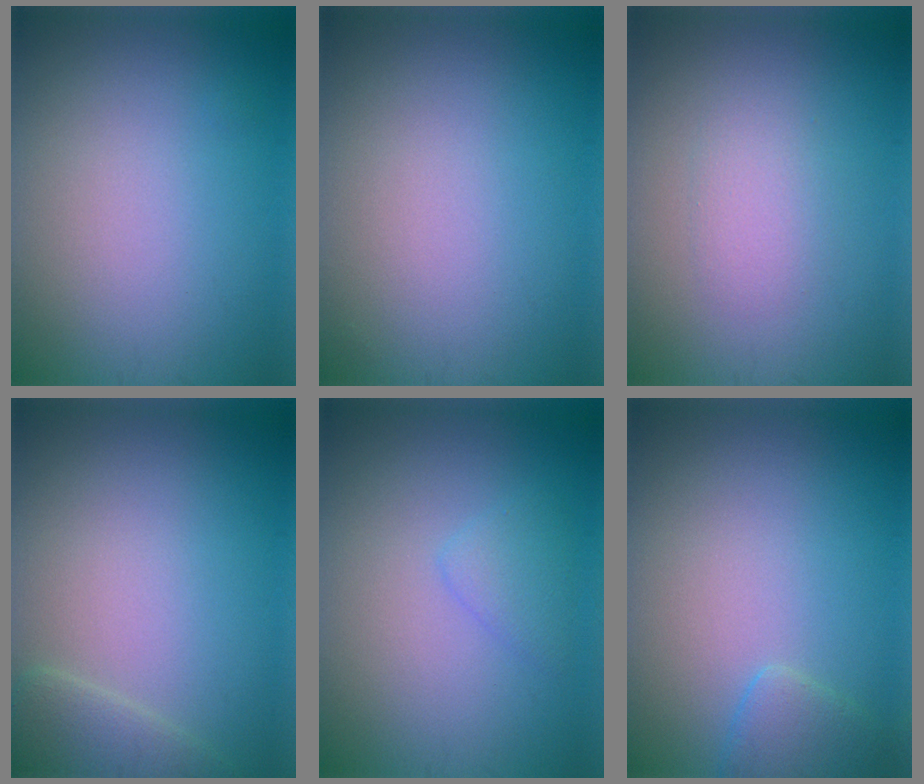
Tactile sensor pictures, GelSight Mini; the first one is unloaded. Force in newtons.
{"total": 0.0}
{"total": 1.8, "press": 1.8, "slide": 0.1}
{"total": 2.4, "press": 2.4, "slide": 0.0}
{"total": 1.6, "press": 1.6, "slide": 0.1}
{"total": 1.9, "press": 1.9, "slide": 0.1}